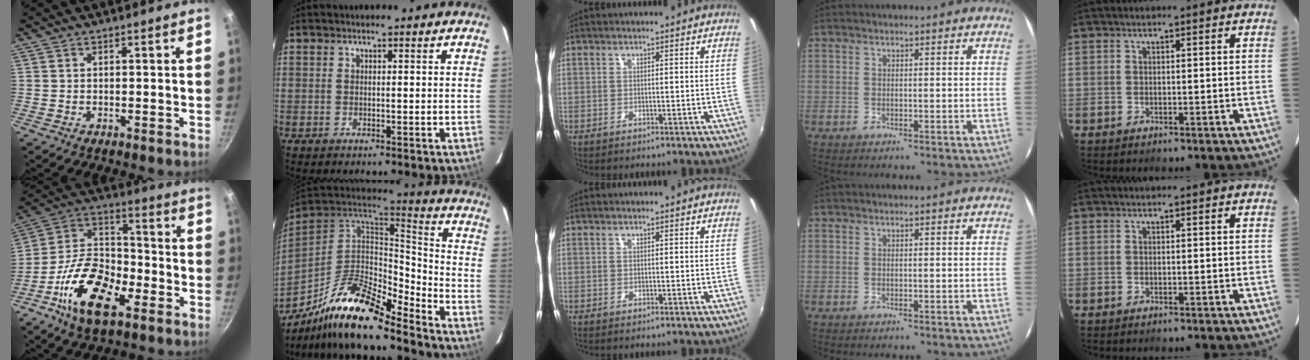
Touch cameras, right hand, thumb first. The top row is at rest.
{"thumb": {"total": 19.1, "force": [-8.7, 9.6, 14.1], "torque": [-0.245, 0.051, -0.178]}, "index": {"total": 18.5, "force": [-13.6, 4.3, 11.8], "torque": [-0.227, -0.012, -0.259]}}